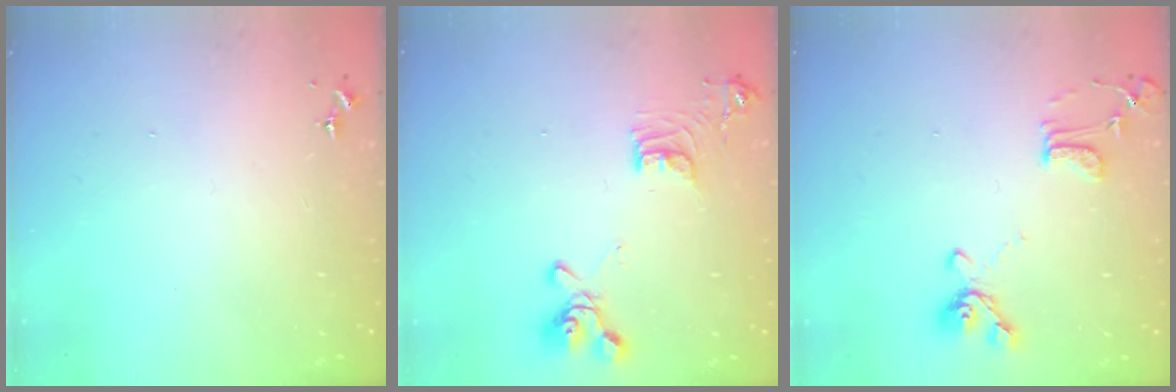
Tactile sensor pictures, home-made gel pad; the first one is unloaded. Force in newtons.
{"total": 14.5, "press": 14.4, "slide": 1.7}
{"total": 12.8, "press": 12.8, "slide": 0.7}